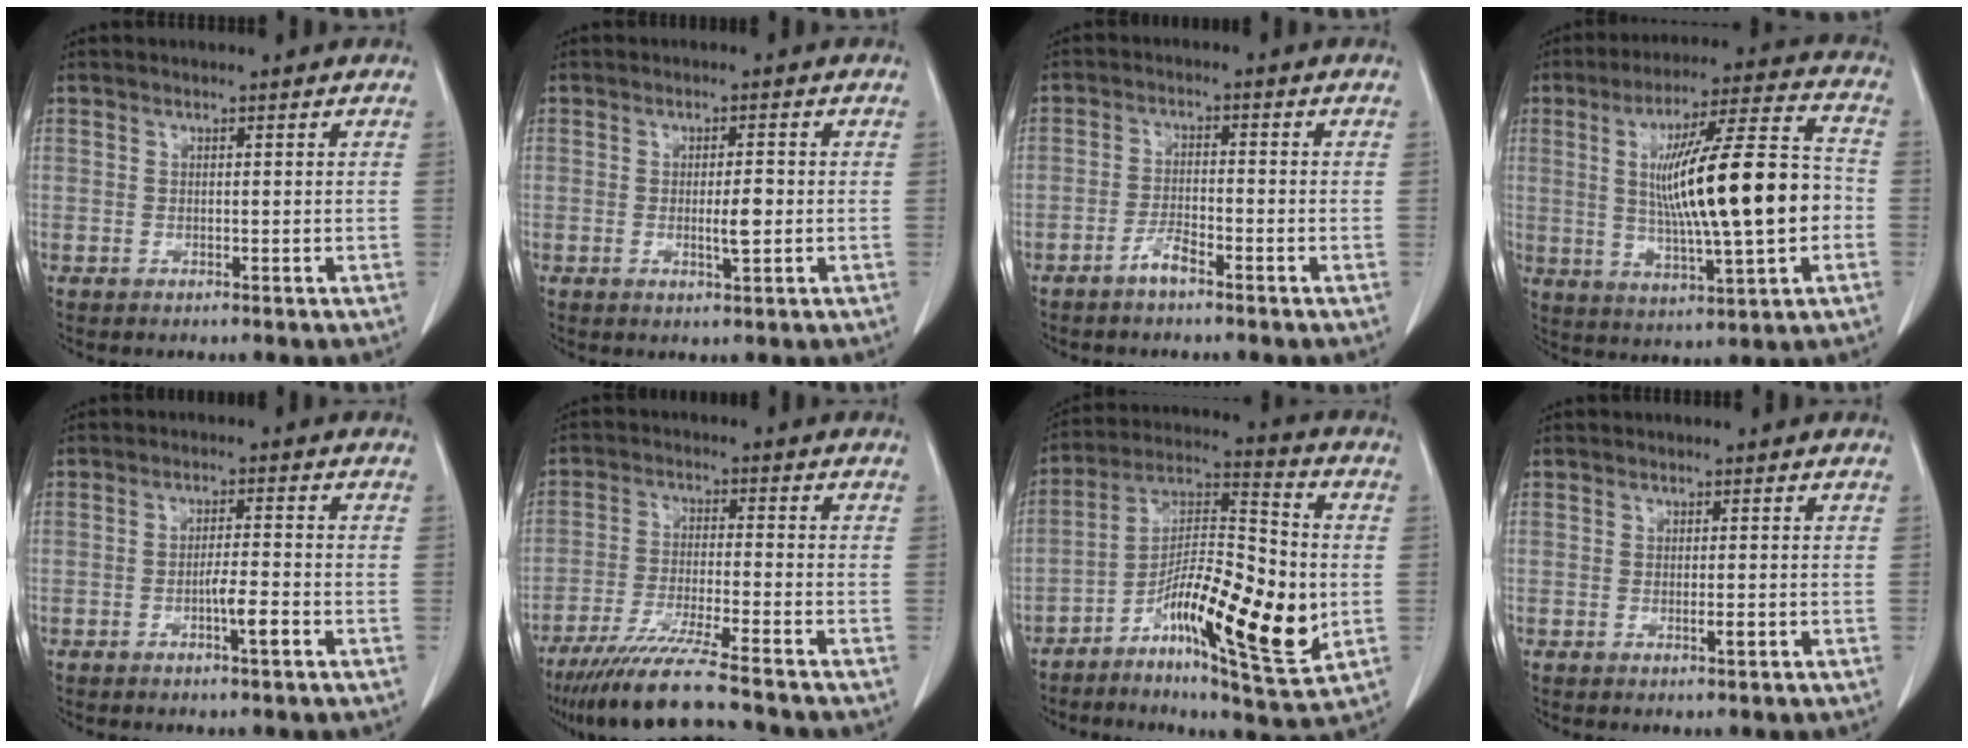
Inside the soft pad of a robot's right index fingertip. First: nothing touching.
{"total": 3.1, "force": [-0.4, 0.5, 3.1], "torque": [-0.051, -0.001, -0.004]}
{"total": 3.2, "force": [-2.4, 0.6, 2.0], "torque": [-0.037, 0.003, -0.047]}
{"total": 19.0, "force": [-0.5, 2.1, 18.9], "torque": [-0.318, 0.016, -0.005]}
{"total": 3.8, "force": [-1.6, 0.1, 3.4], "torque": [-0.054, 0.000, -0.028]}
{"total": 12.4, "force": [-10.5, -0.9, 6.6], "torque": [-0.106, -0.037, -0.175]}
{"total": 18.0, "force": [-4.6, 4.0, 16.9], "torque": [-0.291, 0.002, -0.075]}
{"total": 1.2, "force": [-0.4, 0.1, 1.1], "torque": [-0.020, -0.001, -0.005]}